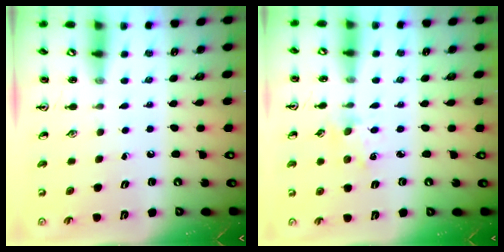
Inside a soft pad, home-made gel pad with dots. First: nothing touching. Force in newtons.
{"total": 1.6, "press": 1.5, "slide": 0.3}